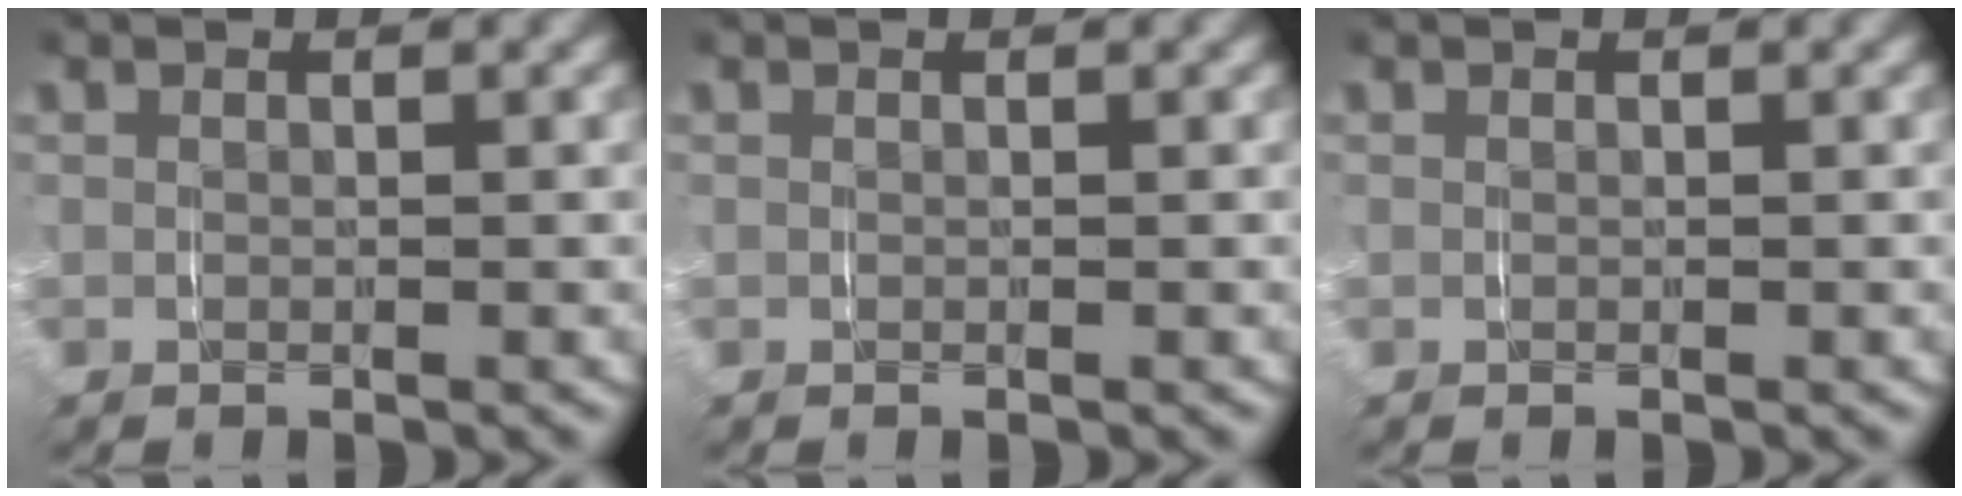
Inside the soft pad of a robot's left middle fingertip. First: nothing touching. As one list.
[{"total": 0.0}, {"total": 0.0}]